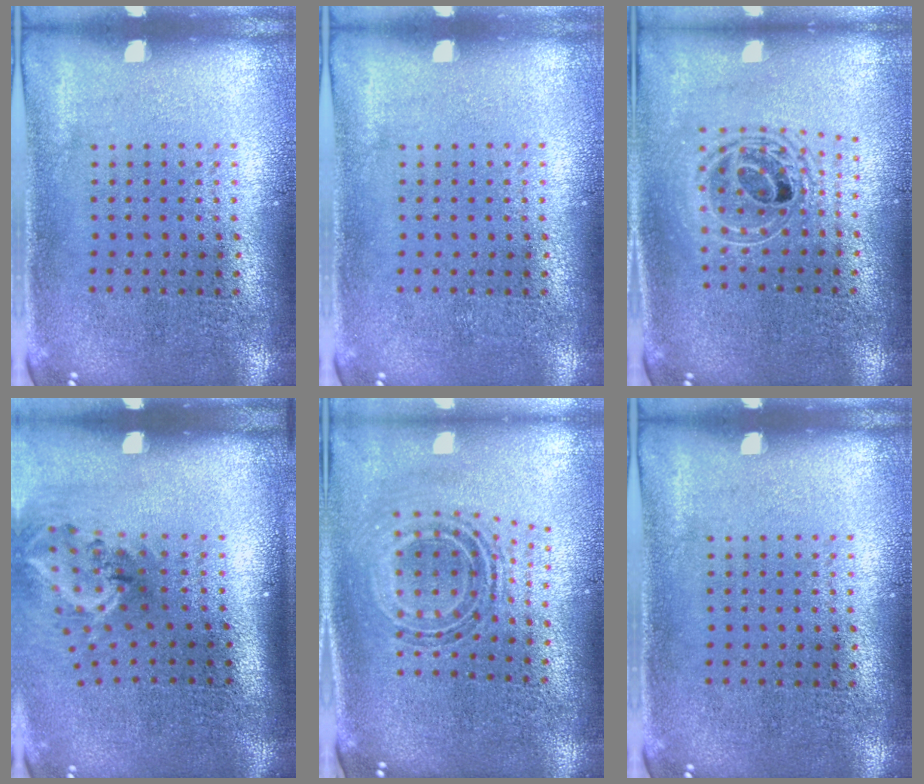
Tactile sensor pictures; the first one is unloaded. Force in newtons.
{"total": 0.0}
{"total": 1.7, "press": 1.4, "slide": 1.0}
{"total": 2.0, "press": 1.3, "slide": 1.5}
{"total": 0.9, "press": 0.8, "slide": 0.4}
{"total": 0.0}